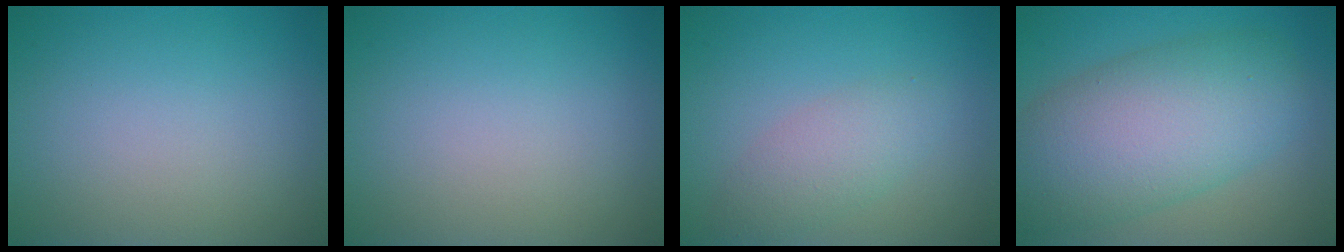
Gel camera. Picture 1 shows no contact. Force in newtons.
{"total": 0.0}
{"total": 2.8, "press": 2.8, "slide": 0.0}
{"total": 9.7, "press": 9.7, "slide": 0.4}